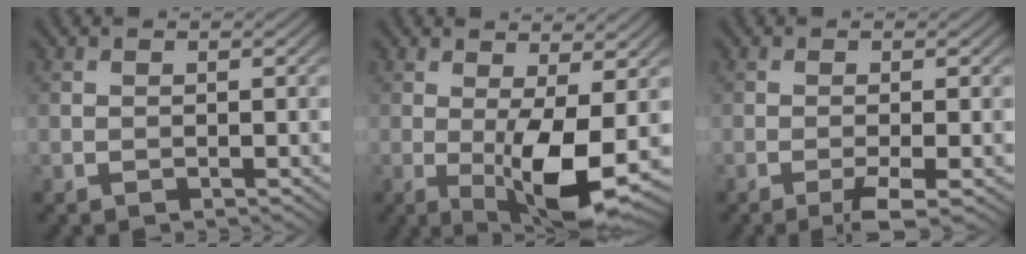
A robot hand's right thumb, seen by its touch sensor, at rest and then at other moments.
{"total": 8.1, "force": [-1.1, 2.2, 7.8], "torque": [-0.141, -0.005, -0.015]}
{"total": 2.5, "force": [-1.2, 0.1, 2.2], "torque": [-0.040, 0.004, -0.029]}